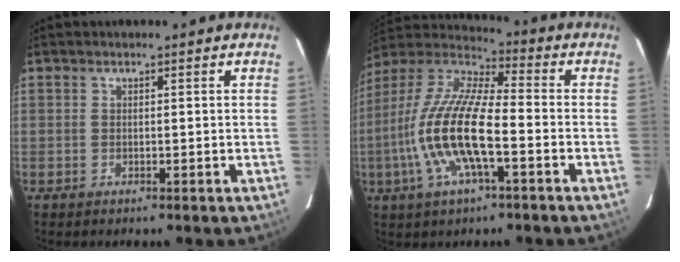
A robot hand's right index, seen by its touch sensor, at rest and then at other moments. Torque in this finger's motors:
{"motor_torque": [1.89, -0.25, 1.06, 0.21]}